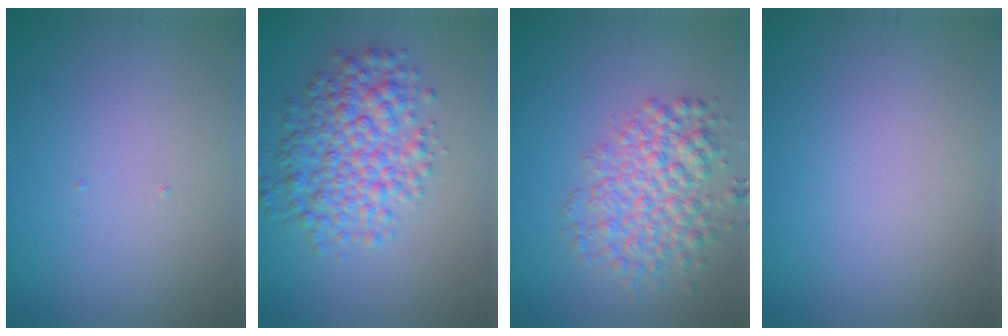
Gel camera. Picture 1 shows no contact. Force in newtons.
{"total": 5.7, "press": 5.7, "slide": 0.1}
{"total": 5.1, "press": 5.1, "slide": 0.2}
{"total": 0.0}